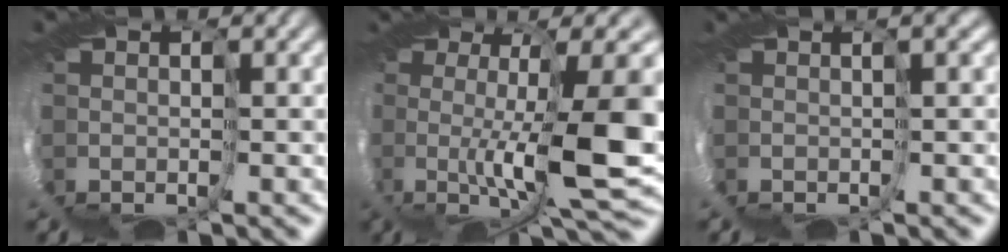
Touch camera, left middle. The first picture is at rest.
{"total": 6.4, "force": [1.1, -2.0, 6.0], "torque": [-0.123, -0.023, 0.026]}
{"total": 3.3, "force": [-0.9, -2.6, -1.8], "torque": [0.028, -0.007, 0.001]}